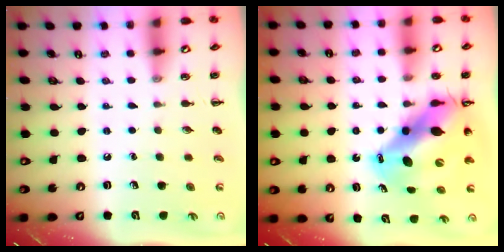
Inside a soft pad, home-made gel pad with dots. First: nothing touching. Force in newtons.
{"total": 15.4, "press": 14.7, "slide": 4.6}